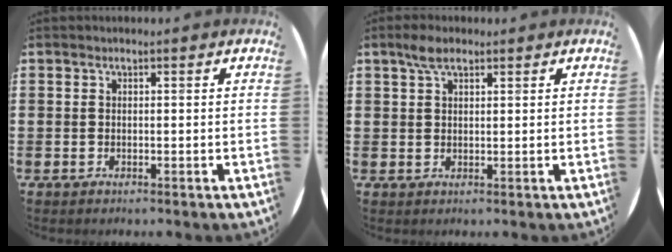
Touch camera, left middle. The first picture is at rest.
{"total": 3.1, "force": [2.2, 1.4, 1.7], "torque": [-0.029, 0.004, 0.037]}